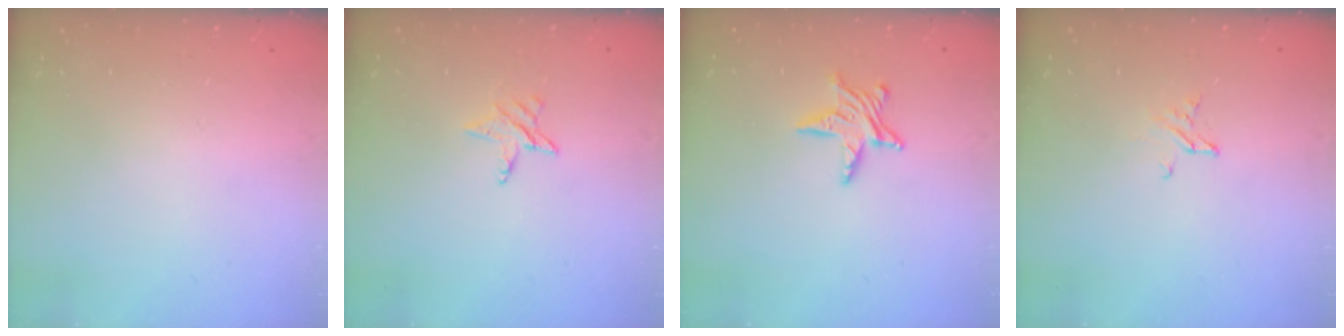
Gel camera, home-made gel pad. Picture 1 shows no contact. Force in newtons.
{"total": 2.7, "press": 2.7, "slide": 0.2}
{"total": 6.7, "press": 6.7, "slide": 0.3}
{"total": 2.3, "press": 2.2, "slide": 0.2}